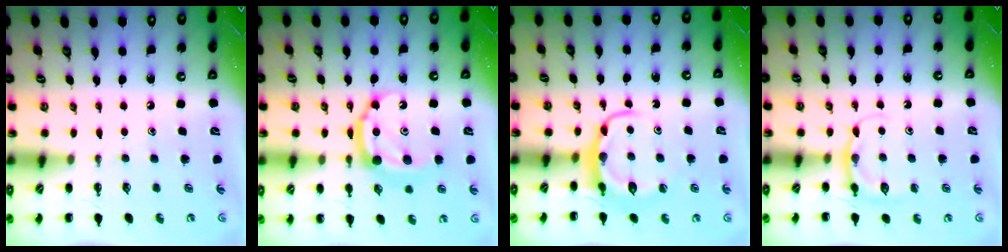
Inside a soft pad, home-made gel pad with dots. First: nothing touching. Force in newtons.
{"total": 10.5, "press": 10.5, "slide": 0.6}
{"total": 6.3, "press": 6.3, "slide": 0.7}
{"total": 4.7, "press": 4.5, "slide": 1.5}